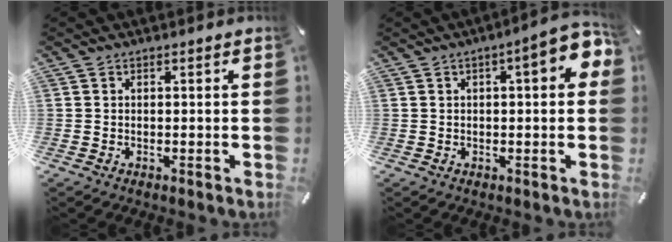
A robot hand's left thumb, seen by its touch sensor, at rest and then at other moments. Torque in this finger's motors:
{"motor_torque": [1.47, 1.86, 0.70, -0.63, 0.25]}